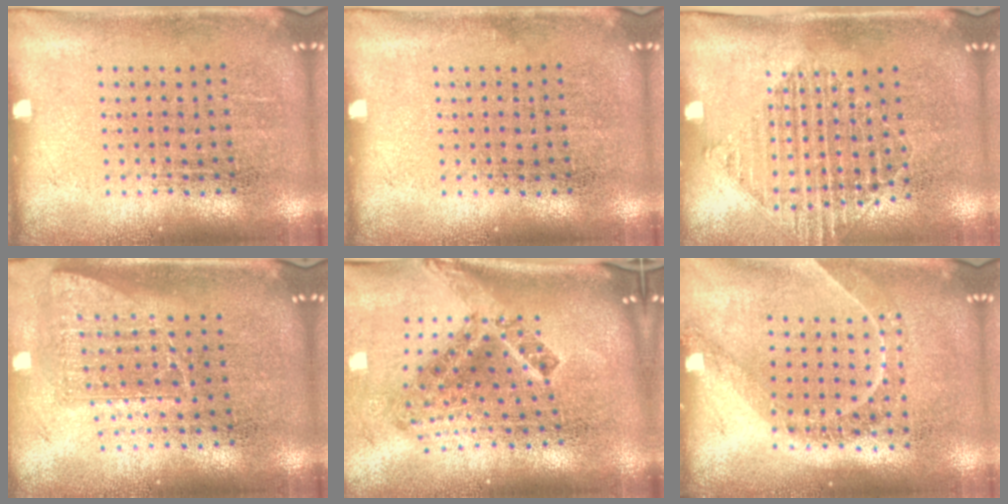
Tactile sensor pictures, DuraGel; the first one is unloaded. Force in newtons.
{"total": 0.0}
{"total": 1.3, "press": 1.1, "slide": 0.7}
{"total": 1.5, "press": 1.2, "slide": 0.9}
{"total": 2.8, "press": 1.6, "slide": 2.2}
{"total": 1.3, "press": 1.1, "slide": 0.7}